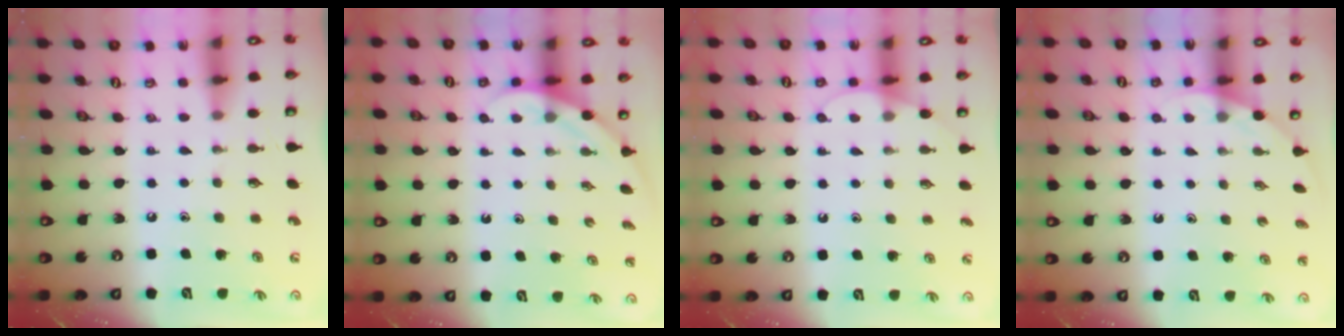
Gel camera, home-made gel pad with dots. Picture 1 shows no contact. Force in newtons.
{"total": 3.4, "press": 3.4, "slide": 0.1}
{"total": 4.1, "press": 4.1, "slide": 0.4}
{"total": 1.8, "press": 1.8, "slide": 0.1}